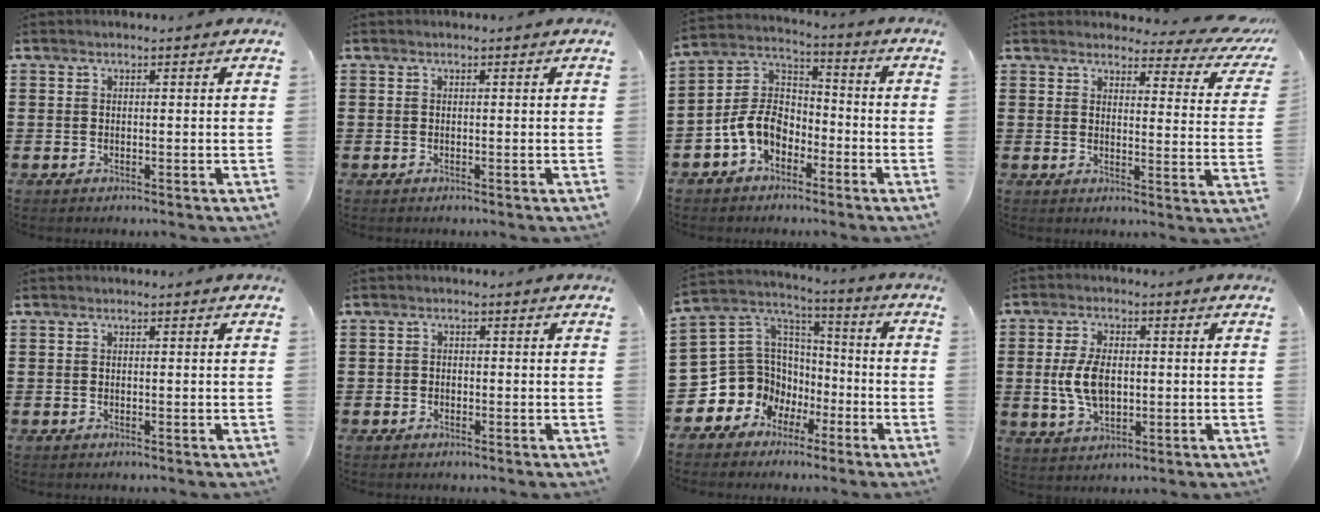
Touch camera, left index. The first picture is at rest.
{"total": 0.0}
{"total": 7.5, "force": [-3.7, 5.3, 3.9], "torque": [-0.117, 0.005, -0.081]}
{"total": 4.0, "force": [3.5, 1.0, 1.7], "torque": [-0.034, -0.023, 0.056]}
{"total": 0.0}
{"total": 1.1, "force": [-0.8, 0.7, 0.2], "torque": [-0.008, 0.002, -0.018]}
{"total": 10.1, "force": [-3.5, 9.4, 0.5], "torque": [-0.068, -0.023, -0.051]}
{"total": 7.1, "force": [0.2, 3.9, 5.9], "torque": [-0.133, 0.006, 0.000]}